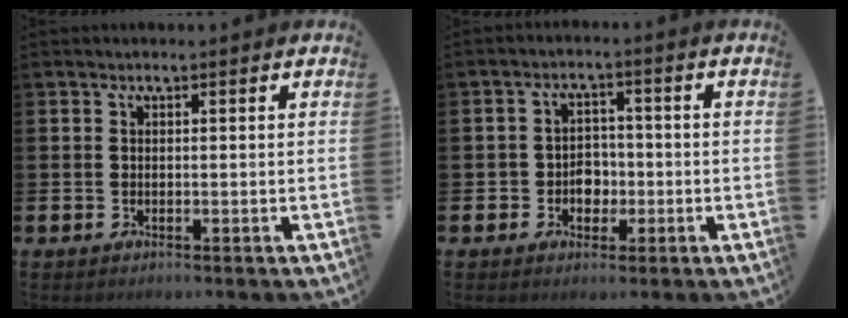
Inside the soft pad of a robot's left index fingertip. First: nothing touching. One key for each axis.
{"total": 3.4, "fx": -1.1, "fy": 3.0, "fz": 1.3, "tx": -0.026, "ty": 0.006, "tz": -0.028}